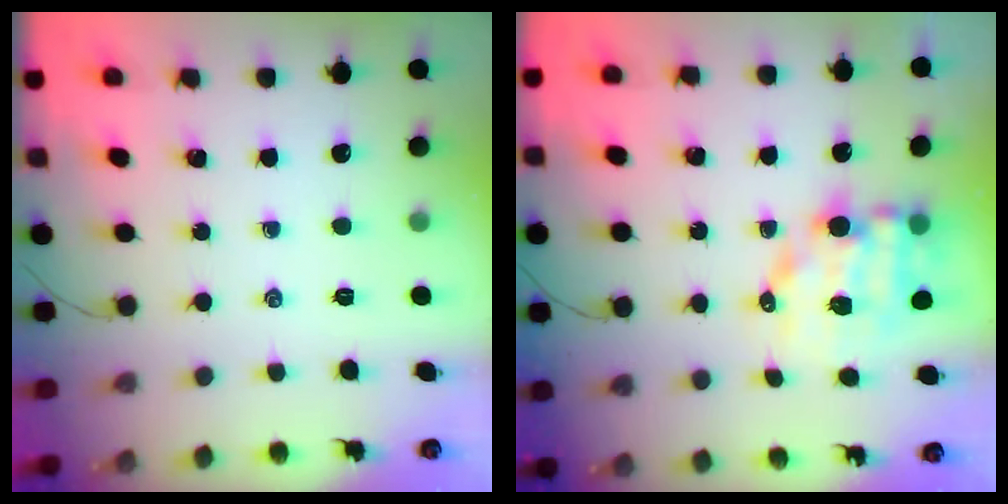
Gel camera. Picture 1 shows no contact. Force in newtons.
{"total": 10.8, "press": 10.7, "slide": 1.6}